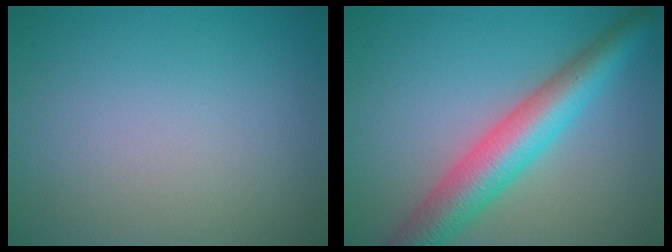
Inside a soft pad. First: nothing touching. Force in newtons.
{"total": 6.6, "press": 6.6, "slide": 0.1}